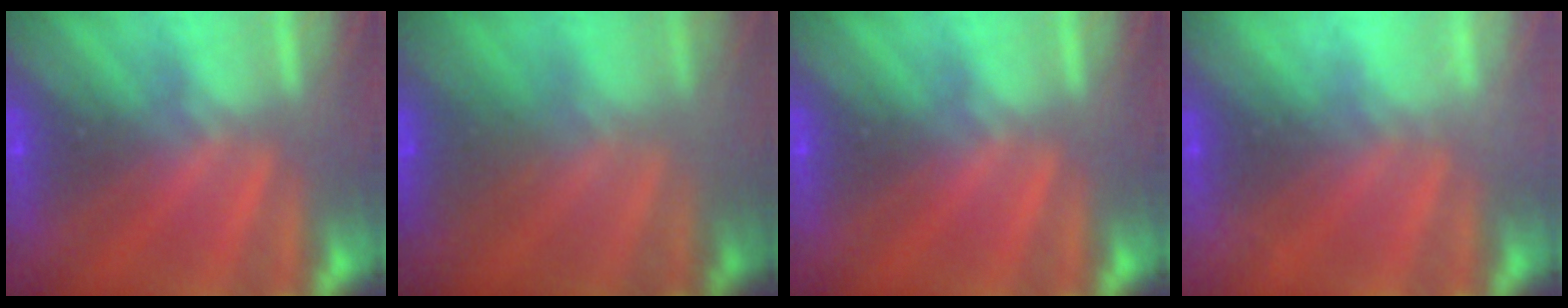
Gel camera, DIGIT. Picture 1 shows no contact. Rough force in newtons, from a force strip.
{"total": 2.5}
{"total": 0.0}
{"total": 2.3}